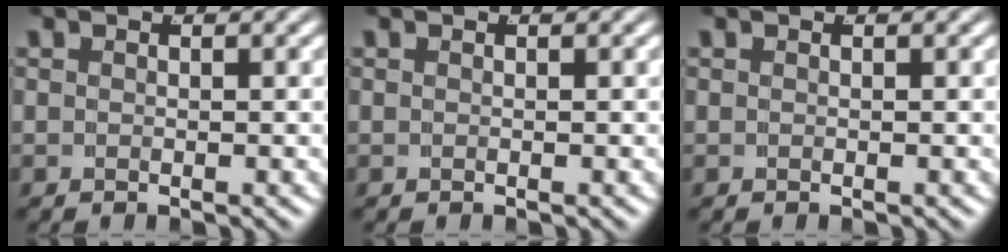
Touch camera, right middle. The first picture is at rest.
{"total": 0.0}
{"total": 0.0}